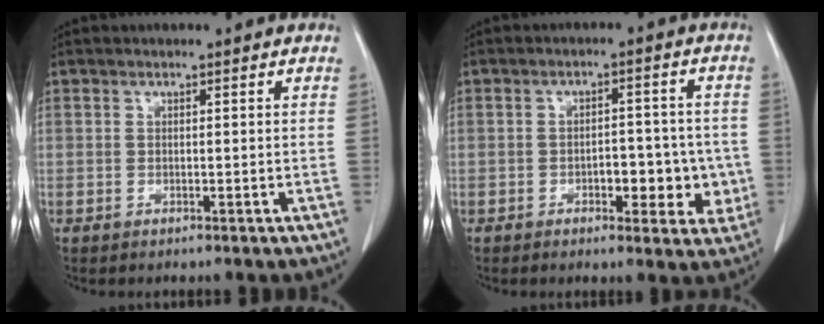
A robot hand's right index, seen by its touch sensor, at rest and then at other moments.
{"total": 7.0, "force": [-1.9, 3.4, 5.8], "torque": [-0.059, 0.013, -0.021]}